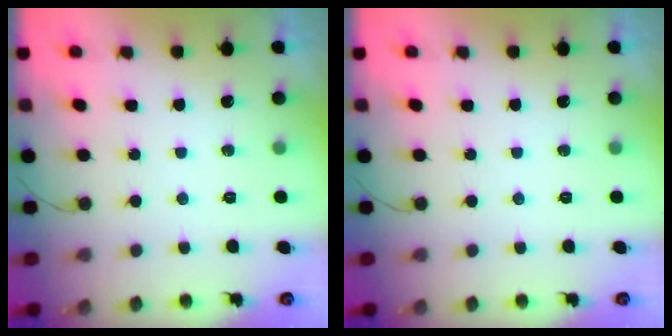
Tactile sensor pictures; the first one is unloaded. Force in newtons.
{"total": 0.0}